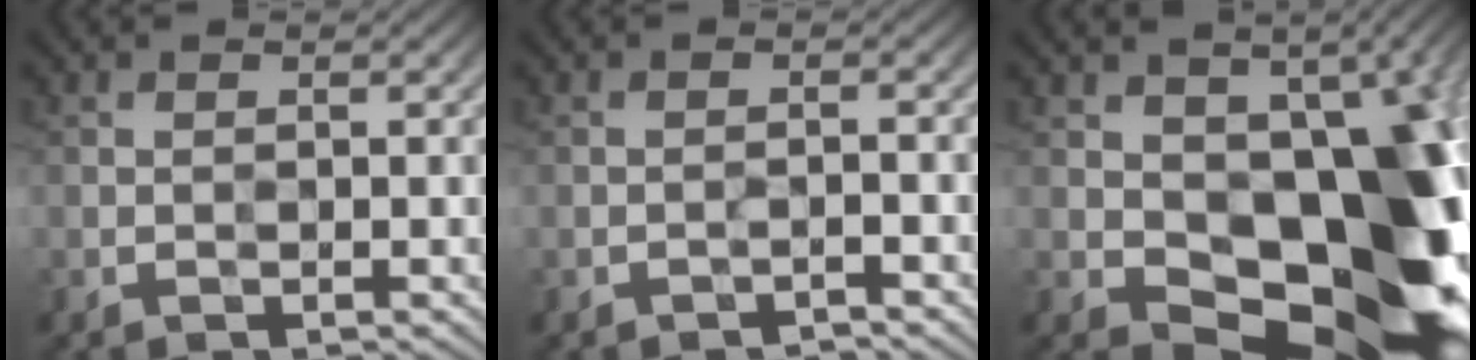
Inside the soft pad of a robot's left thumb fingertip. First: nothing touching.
{"total": 1.3, "force": [-1.0, -0.5, -0.8], "torque": [0.017, 0.008, -0.017]}
{"total": 16.4, "force": [-1.3, 10.2, 12.8], "torque": [-0.152, -0.022, -0.006]}